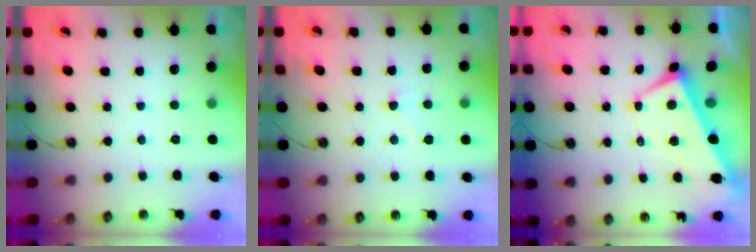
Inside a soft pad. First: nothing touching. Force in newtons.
{"total": 2.5, "press": 2.5, "slide": 0.4}
{"total": 0.9, "press": 0.4, "slide": 0.9}